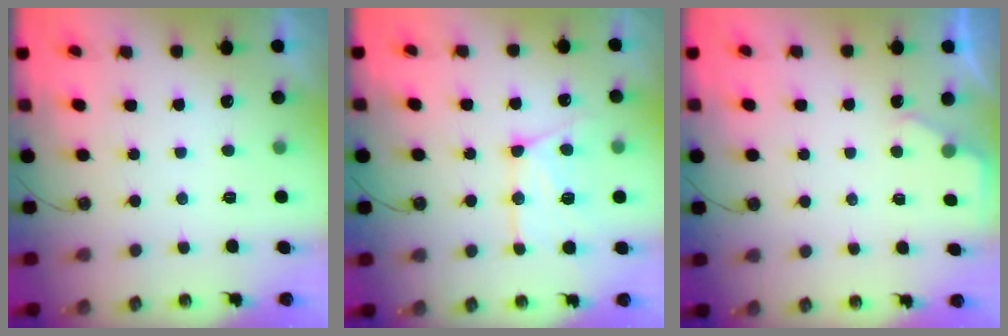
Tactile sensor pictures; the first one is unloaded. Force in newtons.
{"total": 14.0, "press": 14.0, "slide": 1.4}
{"total": 1.9, "press": 1.9, "slide": 0.3}